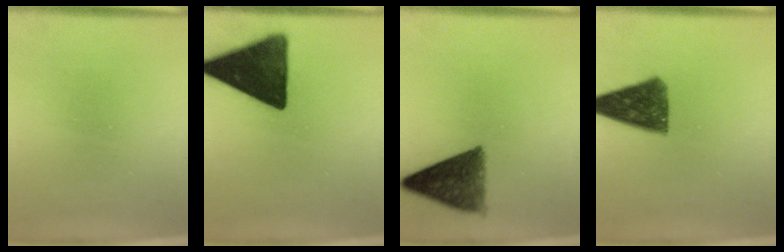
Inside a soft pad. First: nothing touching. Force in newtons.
{"total": 15.6}
{"total": 8.6}
{"total": 10.6}